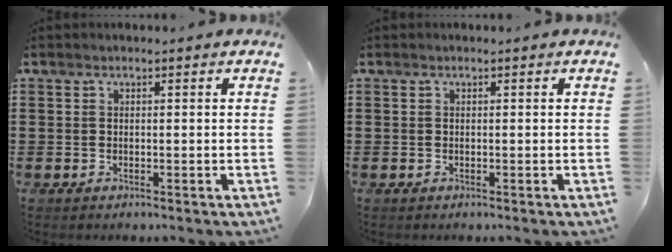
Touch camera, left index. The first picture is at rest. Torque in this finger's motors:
{"motor_torque": [0.00, 0.00, 0.00, 0.00]}